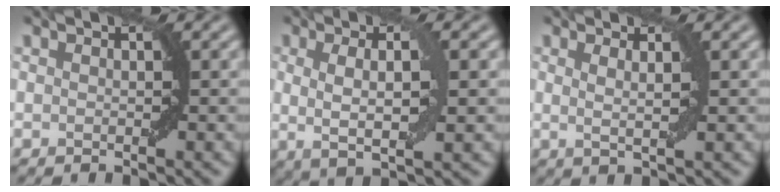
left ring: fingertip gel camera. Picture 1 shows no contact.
{"total": 4.3, "force": [0.4, 0.9, 4.2], "torque": [-0.076, -0.003, 0.008]}
{"total": 1.9, "force": [0.7, 0.4, 1.7], "torque": [-0.025, -0.004, 0.009]}